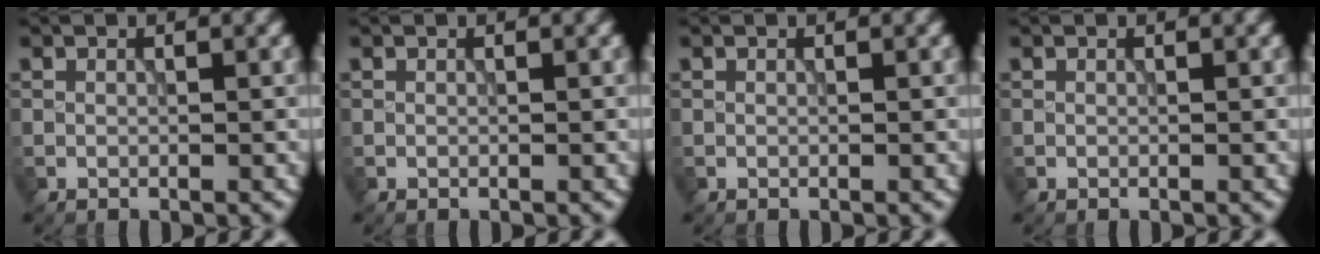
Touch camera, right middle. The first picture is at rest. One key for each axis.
{"total": 0.0}
{"total": 0.0}
{"total": 0.0}